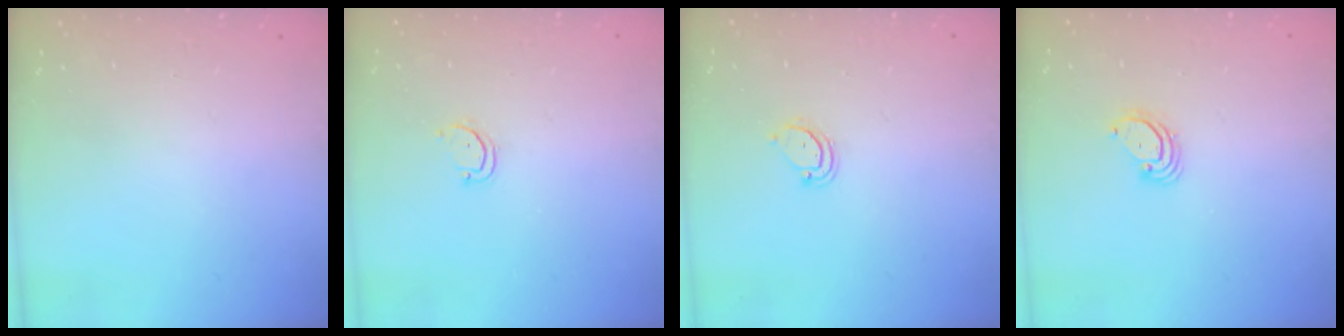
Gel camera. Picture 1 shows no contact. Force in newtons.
{"total": 2.6, "press": 2.6, "slide": 0.2}
{"total": 3.4, "press": 3.4, "slide": 0.6}
{"total": 3.8, "press": 3.8, "slide": 0.3}